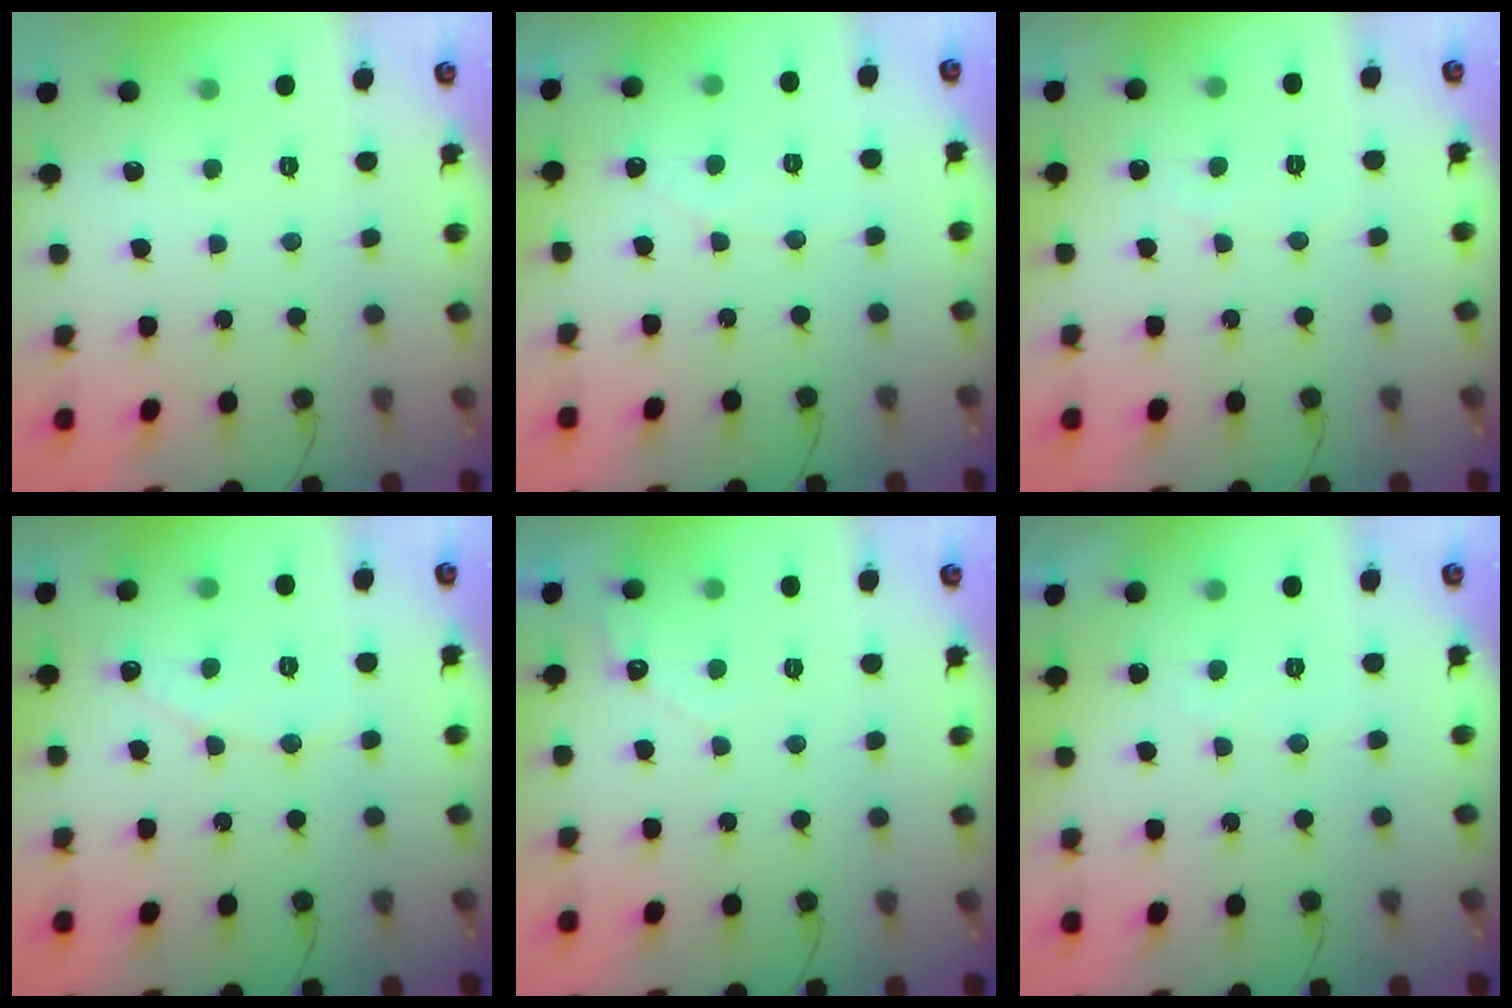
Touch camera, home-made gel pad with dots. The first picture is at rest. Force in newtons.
{"total": 2.7, "press": 2.7, "slide": 0.1}
{"total": 2.6, "press": 2.6, "slide": 0.2}
{"total": 5.7, "press": 5.7, "slide": 0.5}
{"total": 2.5, "press": 2.5, "slide": 0.1}
{"total": 2.3, "press": 2.3, "slide": 0.1}